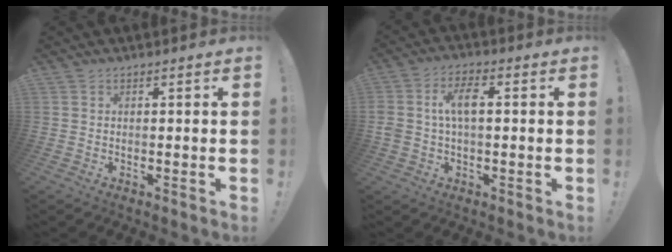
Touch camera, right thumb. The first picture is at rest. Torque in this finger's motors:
{"motor_torque": [0.16, 0.13, 0.23, -0.16, 0.07]}